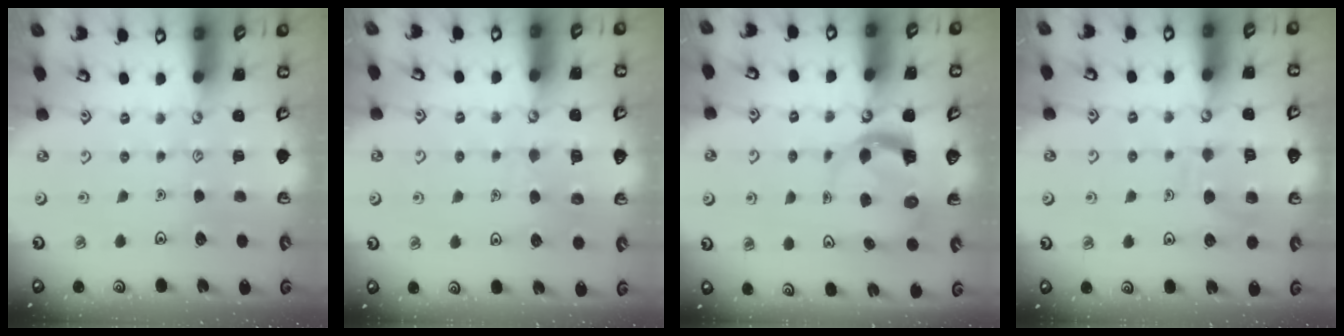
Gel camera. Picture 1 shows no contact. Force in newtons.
{"total": 4.8, "press": 4.7, "slide": 0.5}
{"total": 4.1, "press": 4.1, "slide": 0.3}
{"total": 9.0, "press": 8.9, "slide": 0.9}